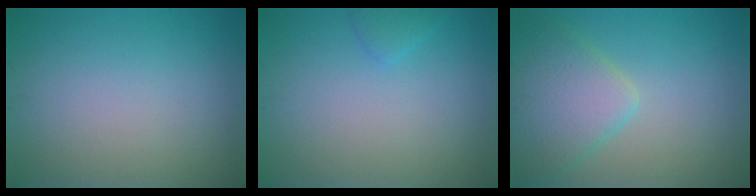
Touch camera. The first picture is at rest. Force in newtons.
{"total": 1.0, "press": 1.0, "slide": 0.1}
{"total": 5.0, "press": 5.0, "slide": 0.2}